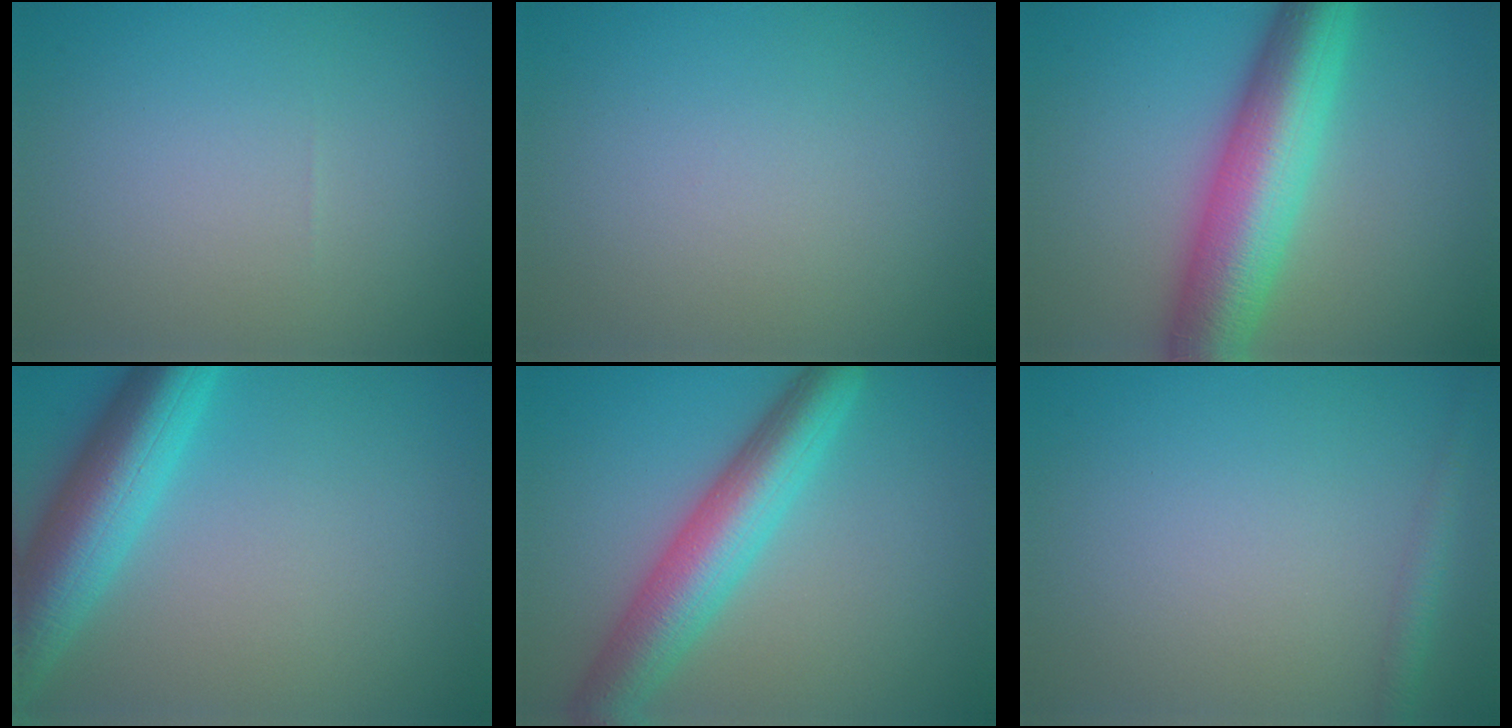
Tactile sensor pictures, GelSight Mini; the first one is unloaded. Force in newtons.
{"total": 0.0}
{"total": 9.6, "press": 9.6, "slide": 0.1}
{"total": 8.0, "press": 8.0, "slide": 0.3}
{"total": 6.9, "press": 6.9, "slide": 0.2}
{"total": 1.5, "press": 1.5, "slide": 0.1}